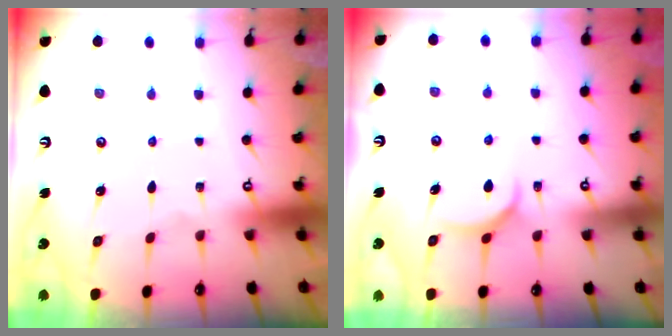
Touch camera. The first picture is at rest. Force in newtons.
{"total": 4.6, "press": 4.6, "slide": 0.5}